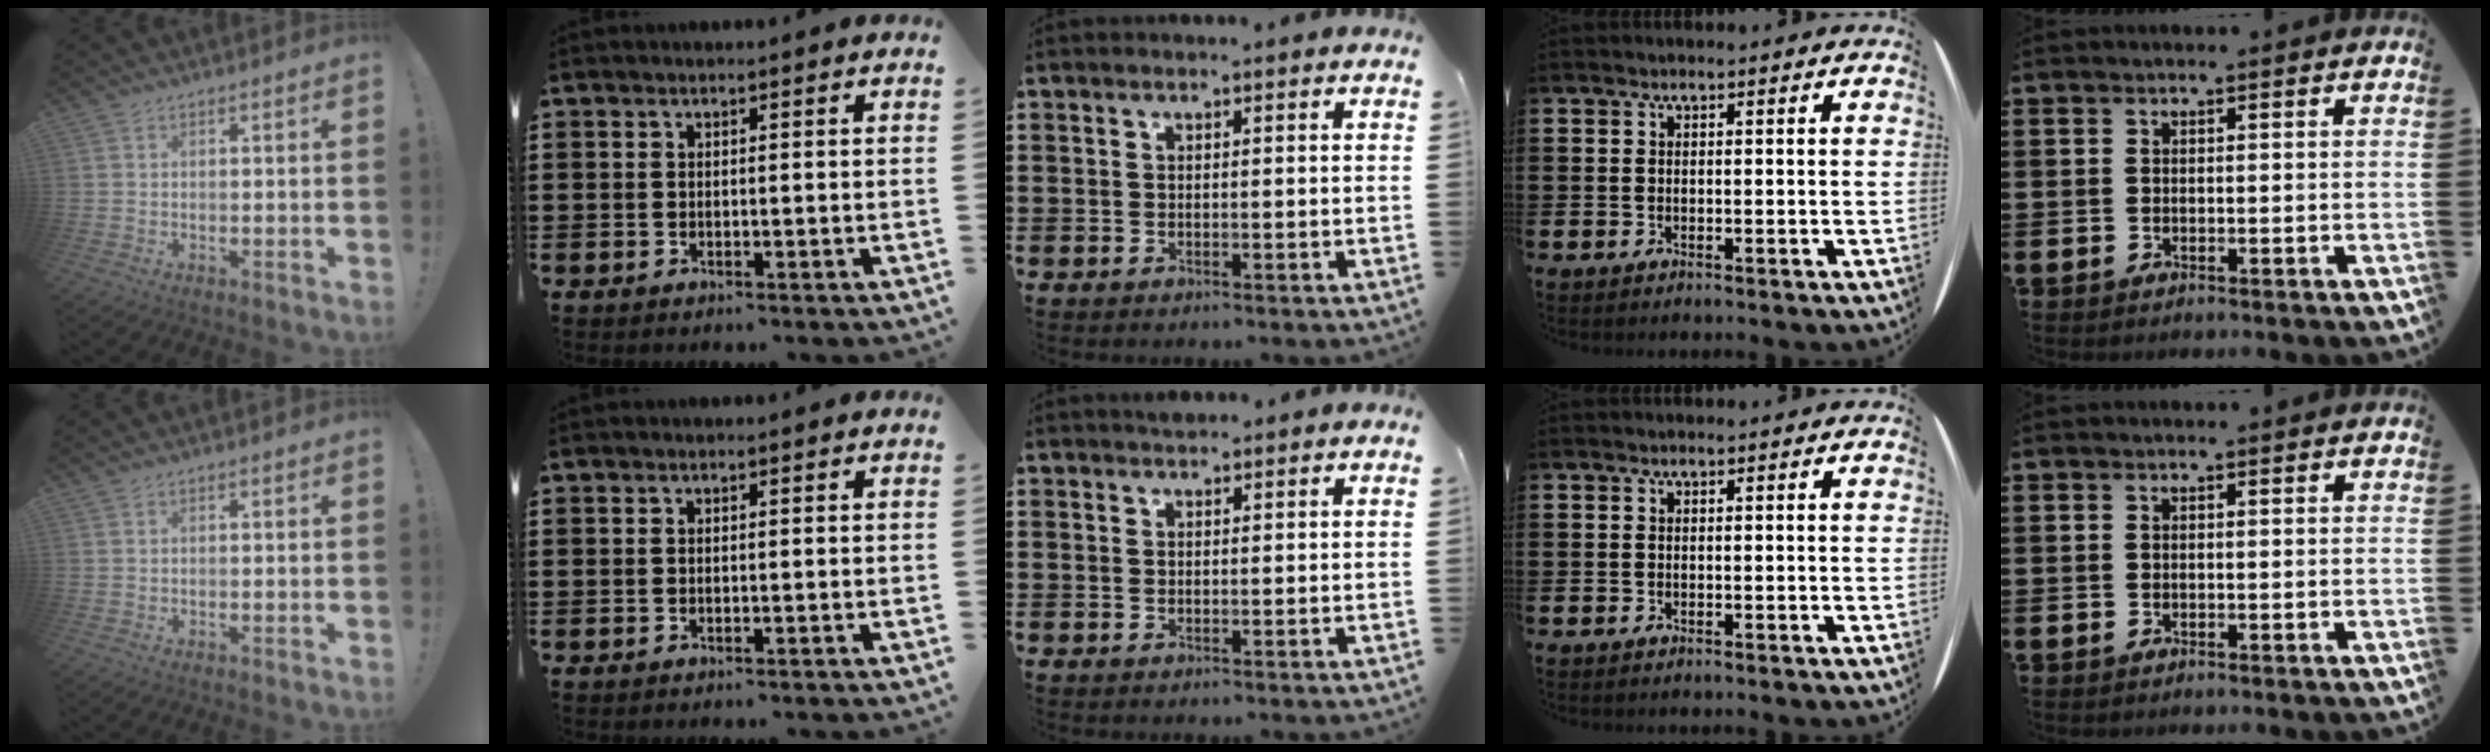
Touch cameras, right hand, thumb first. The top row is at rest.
{"middle": {"total": 1.1, "force": [1.0, 0.4, 0.1], "torque": [-0.003, 0.003, 0.019]}}